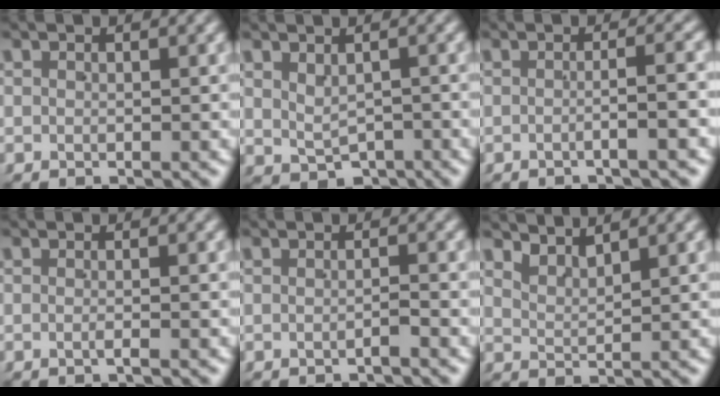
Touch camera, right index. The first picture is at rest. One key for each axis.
{"total": 1.7, "fx": -0.1, "fy": 1.3, "fz": 1.1, "tx": -0.006, "ty": -0.009, "tz": 0.007}
{"total": 1.9, "fx": -1.0, "fy": -0.5, "fz": 1.5, "tx": -0.022, "ty": 0.003, "tz": -0.019}
{"total": 0.6, "fx": -0.5, "fy": 0.0, "fz": 0.4, "tx": -0.010, "ty": 0.002, "tz": -0.011}
{"total": 0.6, "fx": -0.6, "fy": -0.1, "fz": 0.1, "tx": 0.000, "ty": 0.002, "tz": -0.012}
{"total": 2.4, "fx": 2.4, "fy": 0.1, "fz": 0.3, "tx": -0.015, "ty": -0.002, "tz": 0.046}